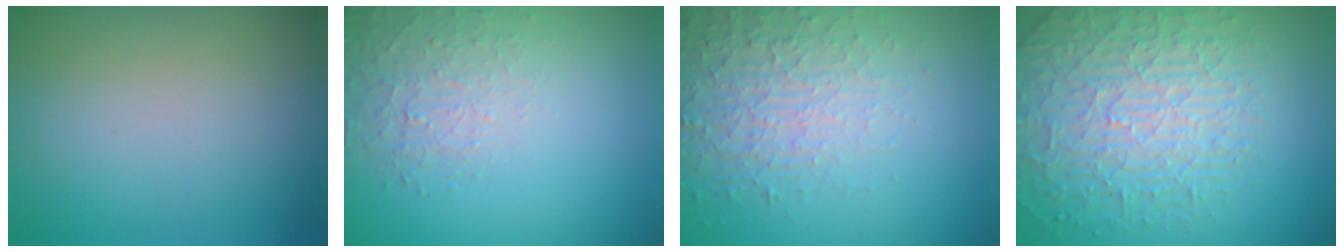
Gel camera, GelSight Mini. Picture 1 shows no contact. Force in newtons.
{"total": 1.5, "press": 0.8, "slide": 1.3}
{"total": 4.2, "press": 3.1, "slide": 2.7}
{"total": 5.3, "press": 4.8, "slide": 2.2}